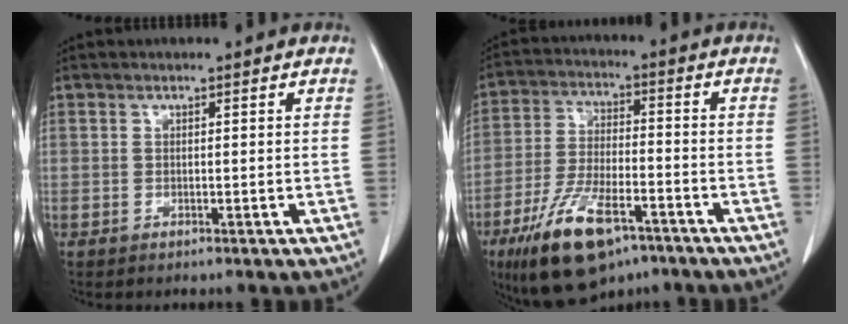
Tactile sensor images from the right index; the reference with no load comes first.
{"total": 14.4, "force": [-8.7, 5.1, 10.3], "torque": [-0.206, -0.013, -0.148]}